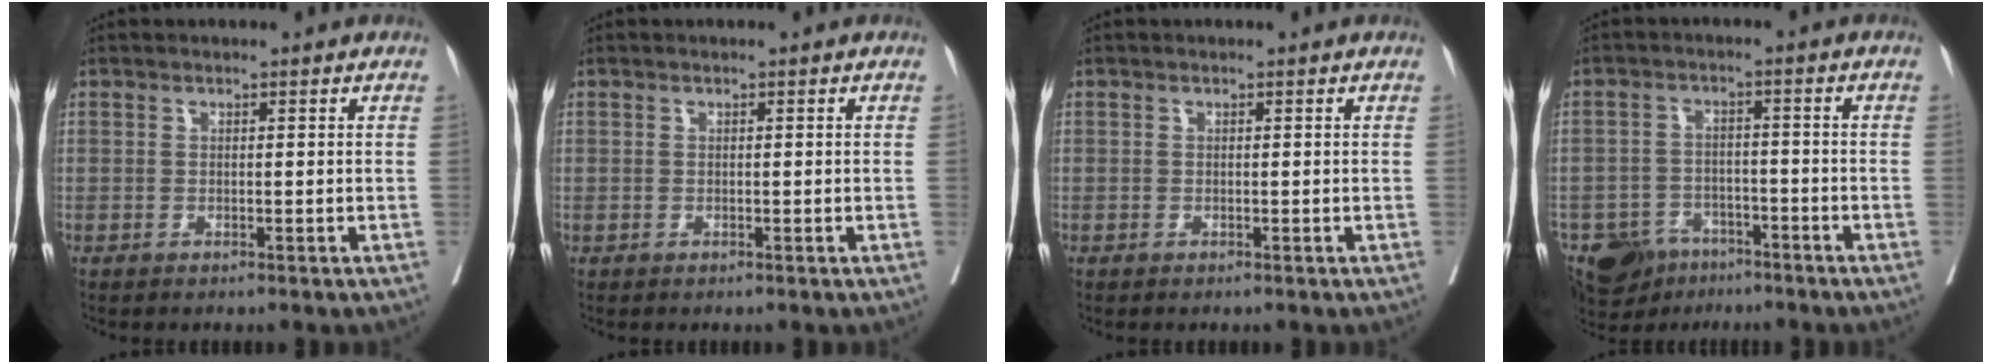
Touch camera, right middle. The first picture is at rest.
{"total": 0.0}
{"total": 0.7, "force": [-0.1, 0.7, -0.1], "torque": [0.011, 0.008, -0.005]}
{"total": 9.9, "force": [-7.2, 6.2, 3.0], "torque": [-0.055, 0.002, -0.111]}